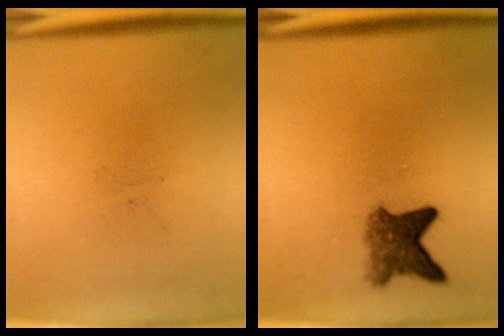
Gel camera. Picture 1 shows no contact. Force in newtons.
{"total": 4.3}